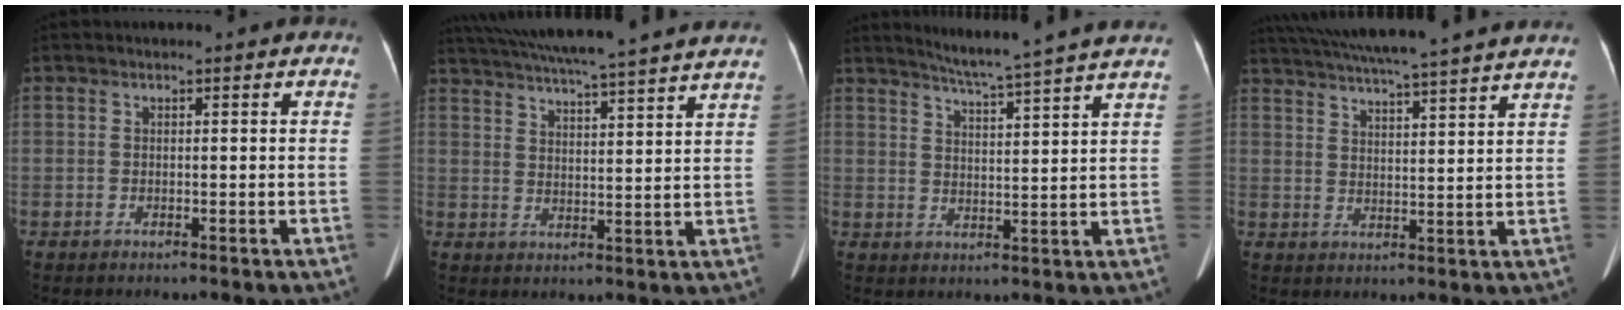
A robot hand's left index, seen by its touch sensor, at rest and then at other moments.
{"total": 23.6, "force": [21.1, 0.0, 10.4], "torque": [-0.181, 0.008, 0.285]}
{"total": 12.4, "force": [11.1, -1.6, 5.4], "torque": [-0.091, -0.011, 0.145]}
{"total": 21.7, "force": [19.4, -0.2, 9.8], "torque": [-0.171, 0.012, 0.264]}